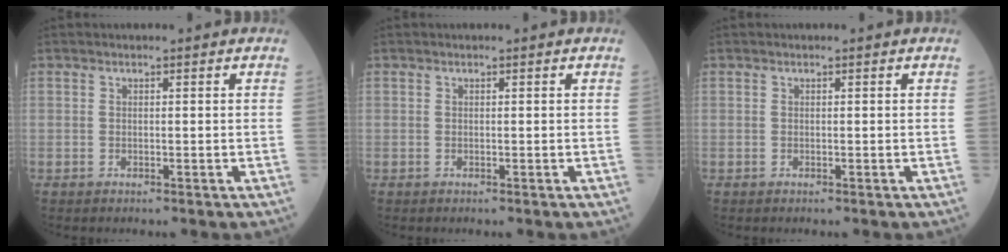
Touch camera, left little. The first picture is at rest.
{"total": 0.0}
{"total": 0.0}